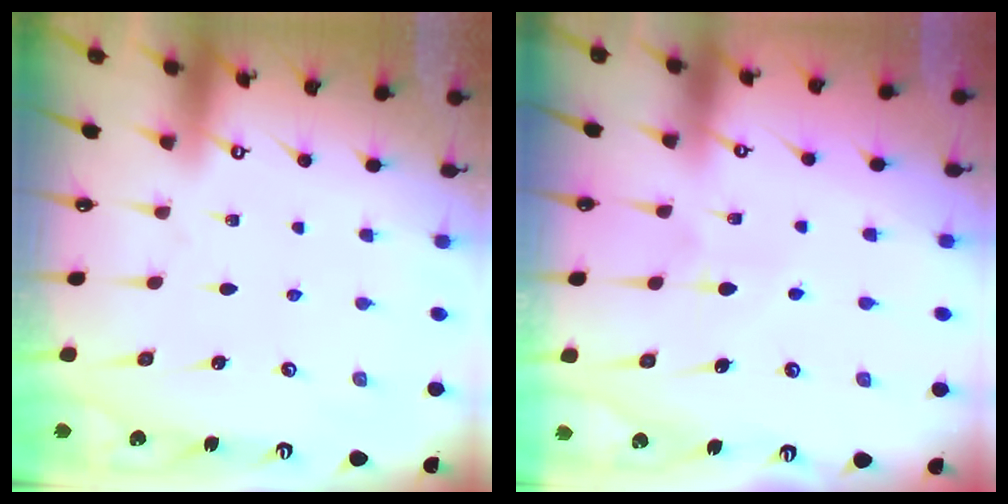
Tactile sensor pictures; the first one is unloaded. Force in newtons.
{"total": 5.9, "press": 5.9, "slide": 0.3}